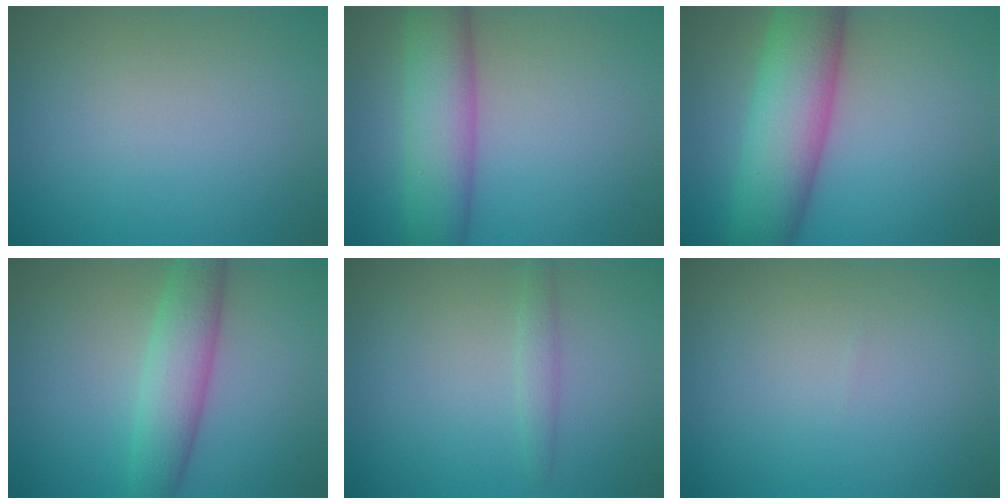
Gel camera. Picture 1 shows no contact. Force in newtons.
{"total": 6.8, "press": 6.8, "slide": 0.2}
{"total": 9.4, "press": 9.4, "slide": 0.3}
{"total": 4.8, "press": 4.8, "slide": 0.1}
{"total": 1.3, "press": 1.3, "slide": 0.1}
{"total": 0.0}